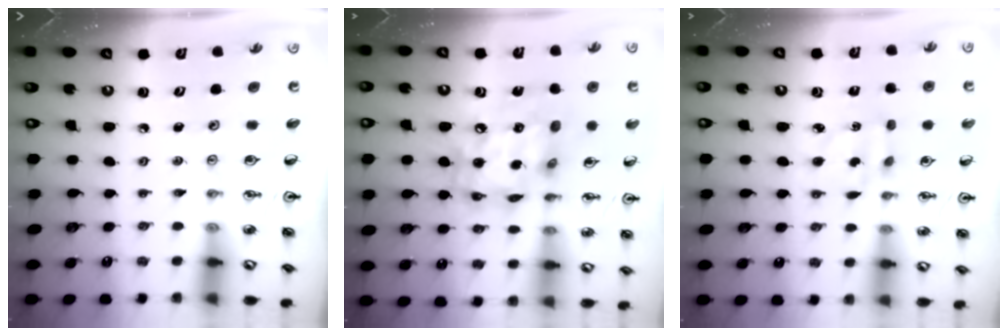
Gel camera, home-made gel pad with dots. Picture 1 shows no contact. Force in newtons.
{"total": 16.7, "press": 16.6, "slide": 1.4}
{"total": 2.4, "press": 2.3, "slide": 0.5}